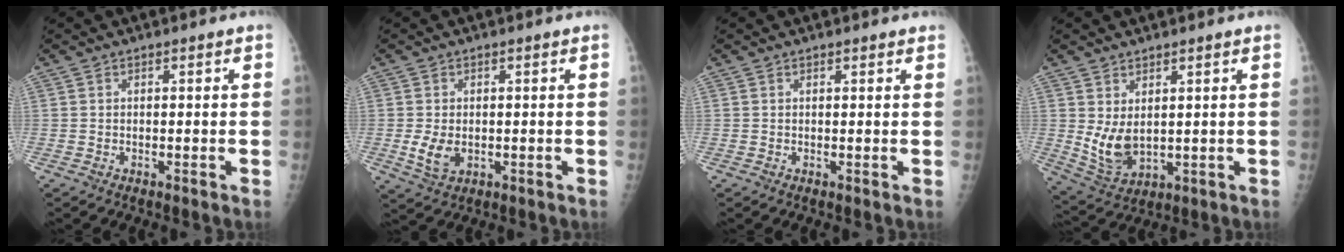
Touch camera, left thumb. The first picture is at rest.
{"total": 4.4, "force": [-0.3, 2.9, 3.3], "torque": [-0.061, -0.009, 0.003]}
{"total": 1.4, "force": [1.2, 0.3, 0.7], "torque": [-0.004, 0.001, 0.016]}
{"total": 7.3, "force": [2.1, 4.1, 5.7], "torque": [-0.098, -0.027, 0.056]}